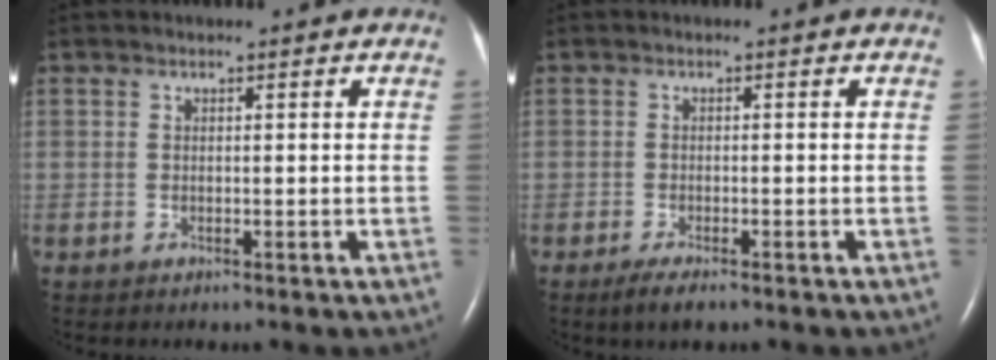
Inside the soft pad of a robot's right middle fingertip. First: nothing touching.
{"total": 2.9, "force": [-2.0, 0.6, 2.0], "torque": [-0.044, -0.007, -0.032]}